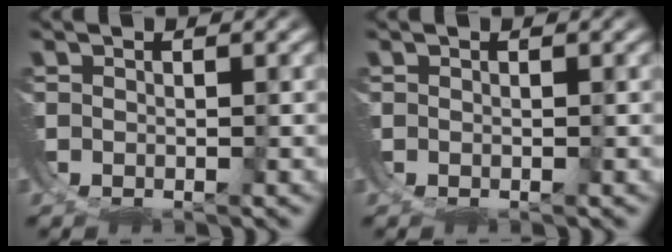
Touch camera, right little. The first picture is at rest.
{"total": 0.0}